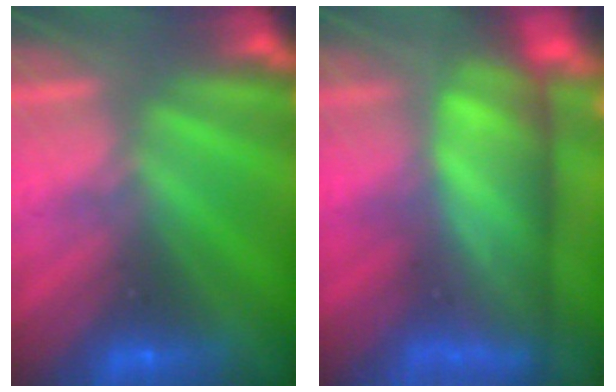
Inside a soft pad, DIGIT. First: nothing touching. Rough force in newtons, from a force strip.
{"total": 7.8}